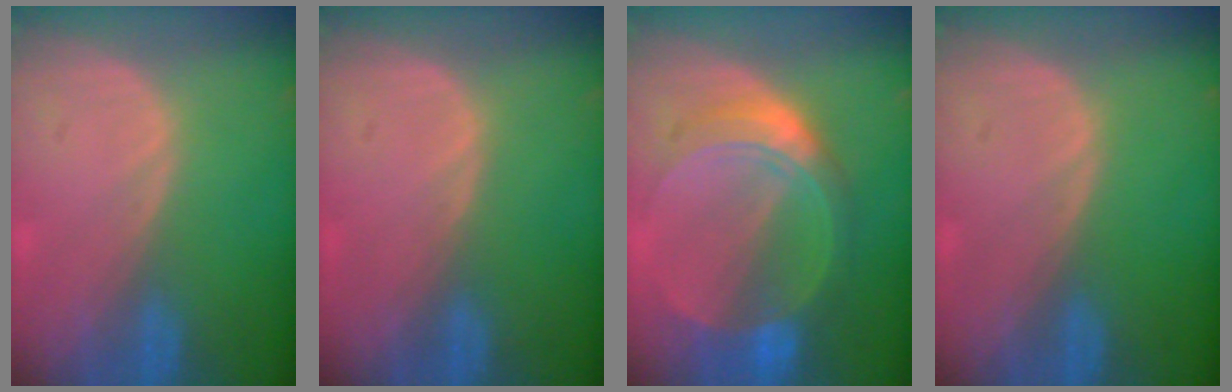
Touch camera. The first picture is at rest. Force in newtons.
{"total": 0.0}
{"total": 8.3, "press": 8.3, "slide": 0.7}
{"total": 0.0}